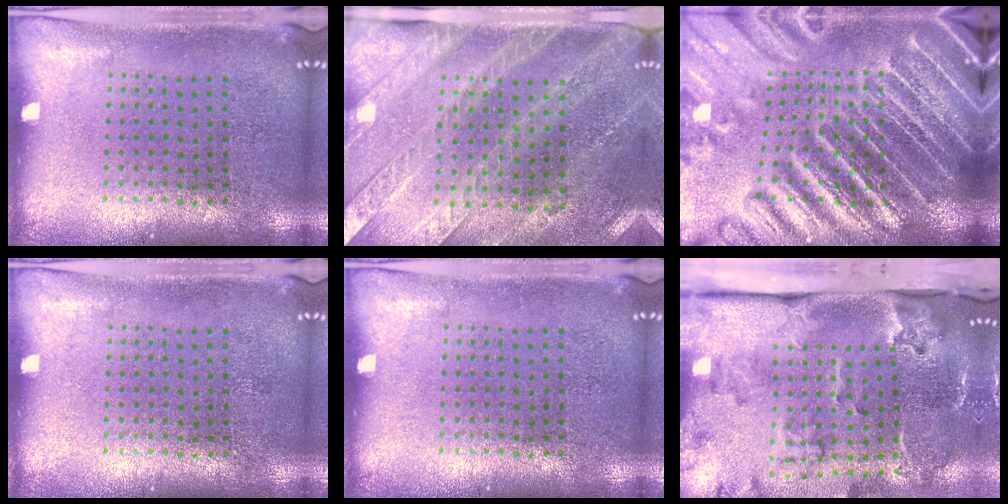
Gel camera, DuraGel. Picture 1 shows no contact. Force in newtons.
{"total": 2.9, "press": 2.7, "slide": 1.1}
{"total": 5.5, "press": 4.8, "slide": 2.7}
{"total": 0.0}
{"total": 0.0}
{"total": 4.0, "press": 2.7, "slide": 3.0}